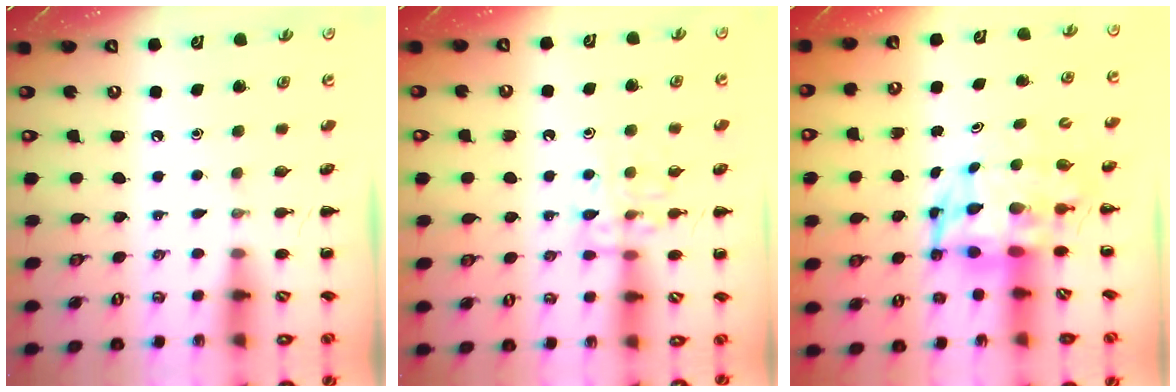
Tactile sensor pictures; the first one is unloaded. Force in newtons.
{"total": 10.7, "press": 10.6, "slide": 0.8}
{"total": 5.7, "press": 5.4, "slide": 1.9}